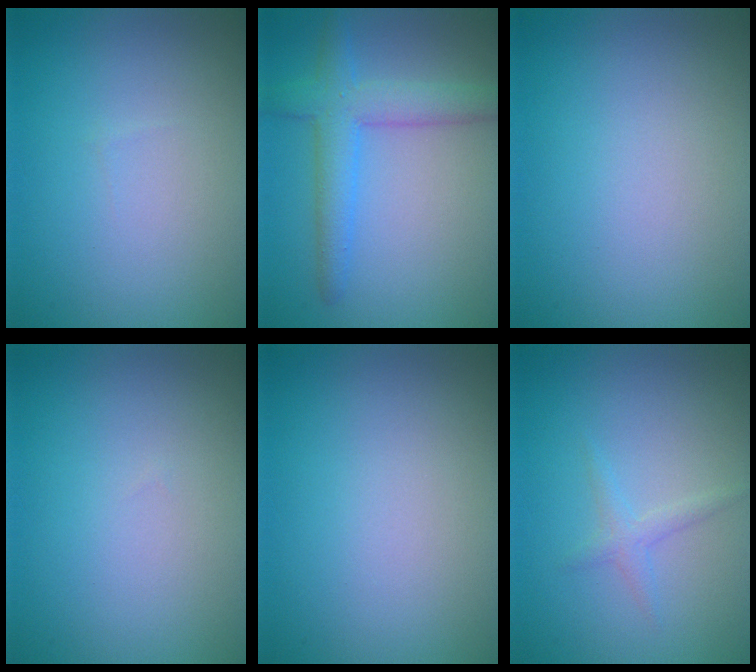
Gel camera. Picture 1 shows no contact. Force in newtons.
{"total": 4.5, "press": 4.5, "slide": 0.2}
{"total": 0.0}
{"total": 0.0}
{"total": 0.0}
{"total": 1.2, "press": 1.2, "slide": 0.1}